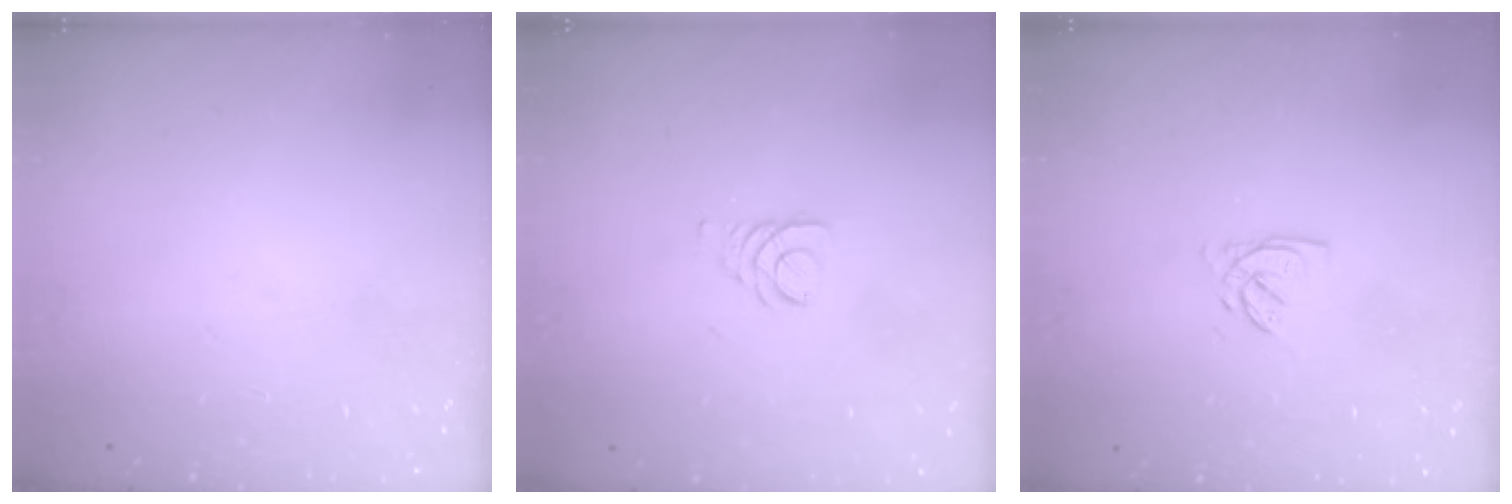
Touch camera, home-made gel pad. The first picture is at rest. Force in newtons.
{"total": 2.7, "press": 2.7, "slide": 0.2}
{"total": 2.8, "press": 2.8, "slide": 0.1}